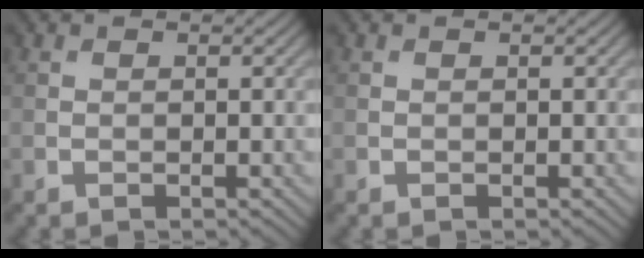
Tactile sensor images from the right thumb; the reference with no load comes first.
{"total": 0.0}